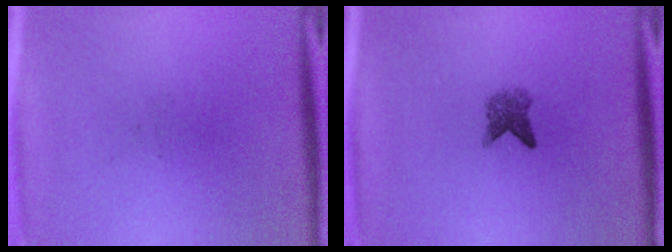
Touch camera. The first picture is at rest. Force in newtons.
{"total": 2.7}